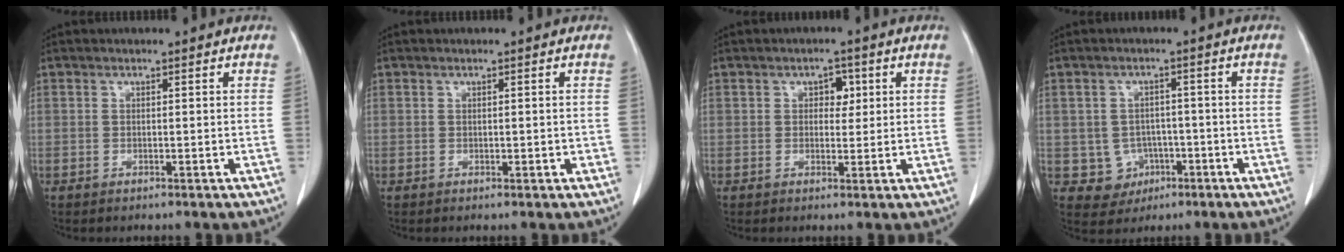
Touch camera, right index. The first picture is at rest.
{"total": 0.7, "force": [-0.1, 0.5, 0.5], "torque": [-0.006, 0.001, 0.002]}
{"total": 2.7, "force": [0.8, 1.8, 1.8], "torque": [-0.020, 0.007, 0.010]}
{"total": 5.0, "force": [-1.4, 4.8, 0.8], "torque": [-0.012, 0.007, -0.009]}